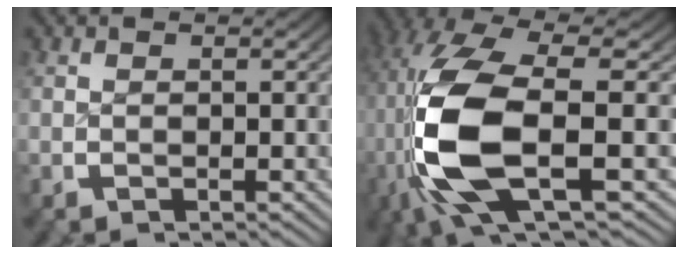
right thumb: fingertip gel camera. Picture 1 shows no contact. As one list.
[{"total": 14.8, "force": [-0.8, 7.0, 13.0], "torque": [-0.315, -0.036, 0.007]}]